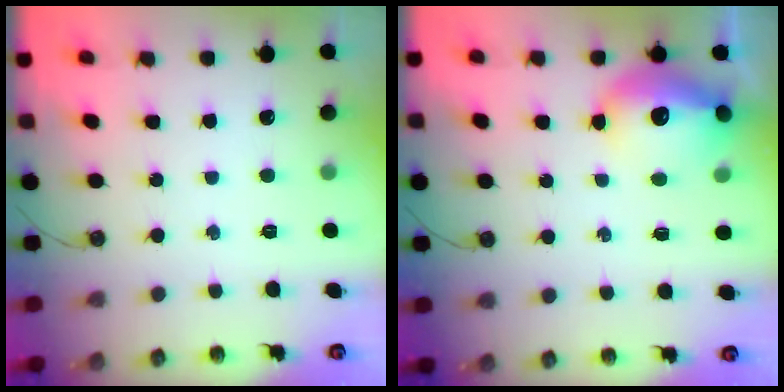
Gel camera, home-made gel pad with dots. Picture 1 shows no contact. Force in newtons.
{"total": 15.6, "press": 15.5, "slide": 1.4}